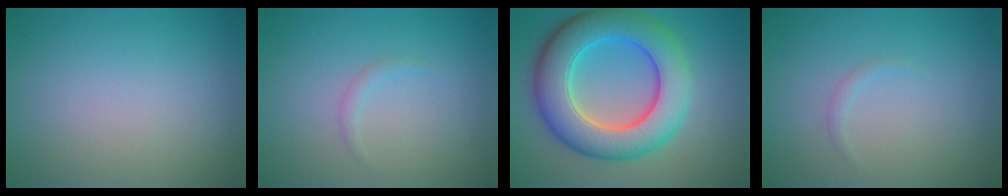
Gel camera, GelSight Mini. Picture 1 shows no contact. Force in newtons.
{"total": 0.7, "press": 0.7, "slide": 0.1}
{"total": 9.7, "press": 9.7, "slide": 0.4}
{"total": 0.6, "press": 0.5, "slide": 0.1}